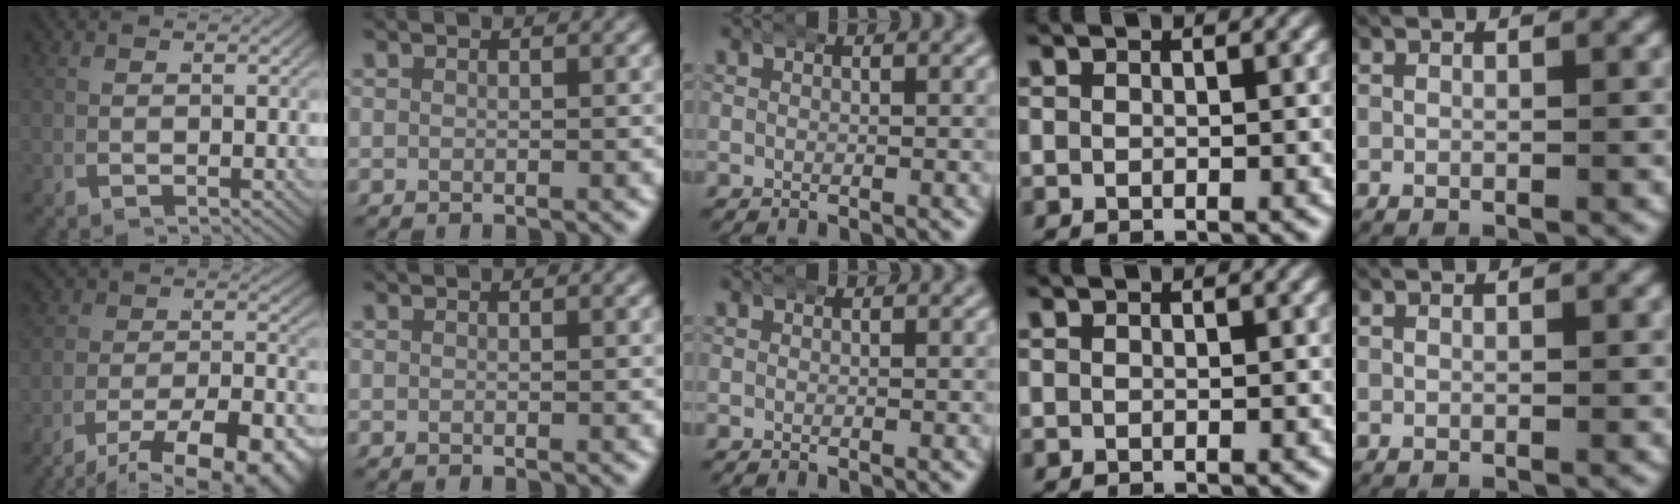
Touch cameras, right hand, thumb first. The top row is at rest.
{"thumb": {"total": 8.9, "force": [-5.1, 4.4, 5.8], "torque": [-0.050, -0.022, -0.077]}}